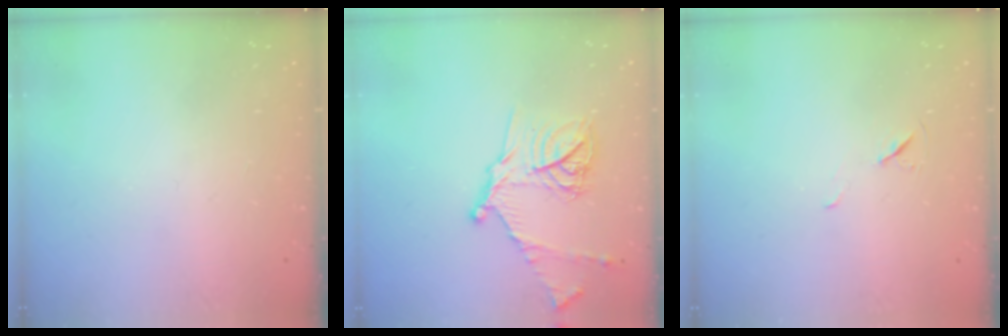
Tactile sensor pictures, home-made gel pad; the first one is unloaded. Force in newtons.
{"total": 15.4, "press": 15.4, "slide": 1.1}
{"total": 4.9, "press": 4.4, "slide": 2.2}